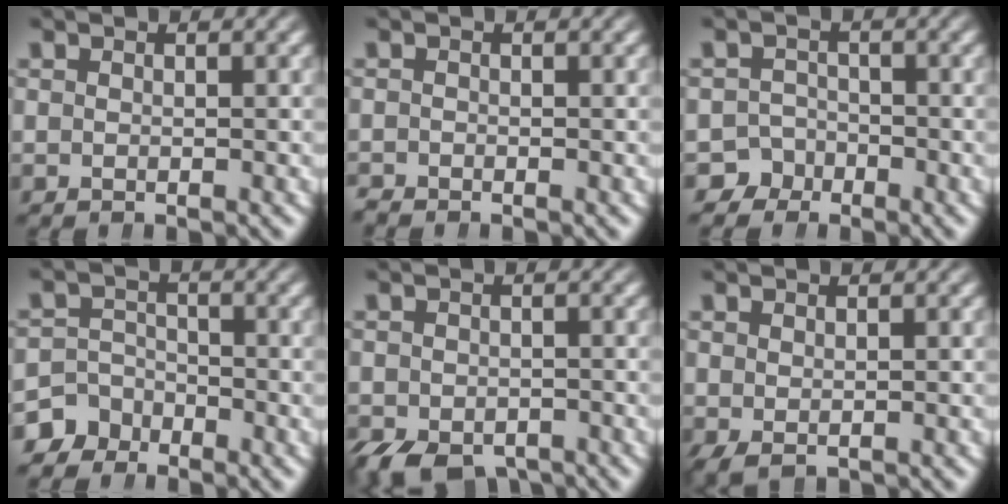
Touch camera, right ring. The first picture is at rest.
{"total": 0.9, "force": [-0.8, 0.3, -0.2], "torque": [0.004, -0.008, -0.013]}
{"total": 4.6, "force": [-2.8, 3.6, 0.1], "torque": [-0.002, -0.012, -0.052]}
{"total": 4.7, "force": [-3.1, 3.3, 0.9], "torque": [-0.018, -0.013, -0.052]}
{"total": 4.8, "force": [-3.8, 2.3, 1.7], "torque": [-0.027, -0.025, -0.050]}
{"total": 0.6, "force": [0.1, 0.1, 0.6], "torque": [-0.008, -0.008, 0.012]}